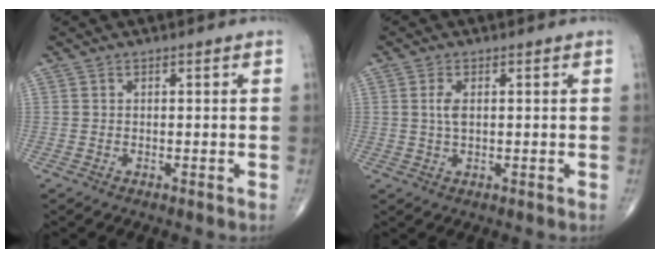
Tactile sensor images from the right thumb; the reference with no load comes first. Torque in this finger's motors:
{"motor_torque": [-0.55, 0.34, -0.11, -0.44, -0.05]}